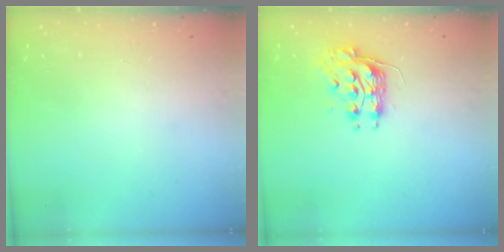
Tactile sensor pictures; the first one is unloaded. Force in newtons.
{"total": 8.7, "press": 8.7, "slide": 0.4}